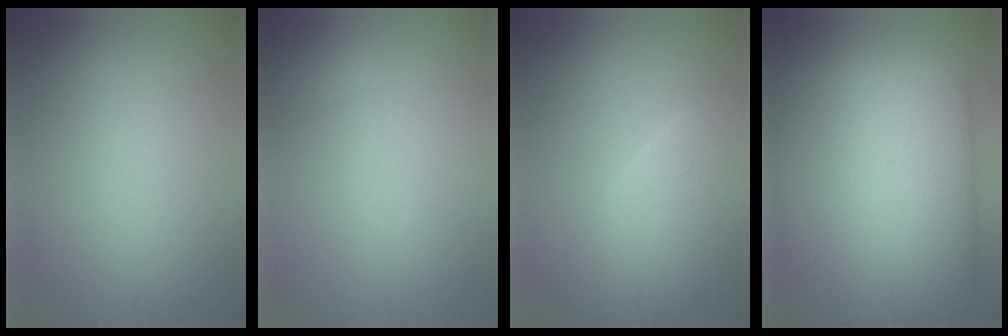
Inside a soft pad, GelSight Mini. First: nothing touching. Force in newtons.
{"total": 1.5, "press": 1.5, "slide": 0.2}
{"total": 5.5, "press": 5.5, "slide": 0.3}
{"total": 22.1, "press": 22.1, "slide": 0.7}